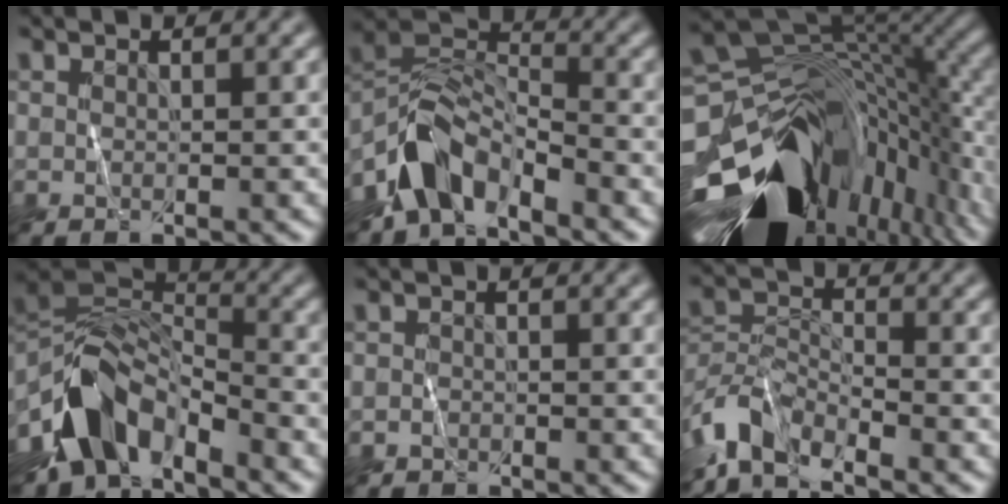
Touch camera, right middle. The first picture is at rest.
{"total": 5.7, "force": [-4.3, 2.7, 2.8], "torque": [-0.044, 0.006, -0.093]}
{"total": 18.6, "force": [-8.4, 10.3, 12.9], "torque": [-0.216, -0.008, -0.124]}
{"total": 8.0, "force": [-5.1, 4.2, 4.5], "torque": [-0.069, 0.003, -0.104]}
{"total": 0.7, "force": [-0.5, 0.5, 0.0], "torque": [0.005, 0.002, -0.008]}
{"total": 4.8, "force": [-4.2, 1.5, 1.8], "torque": [-0.035, -0.002, -0.094]}